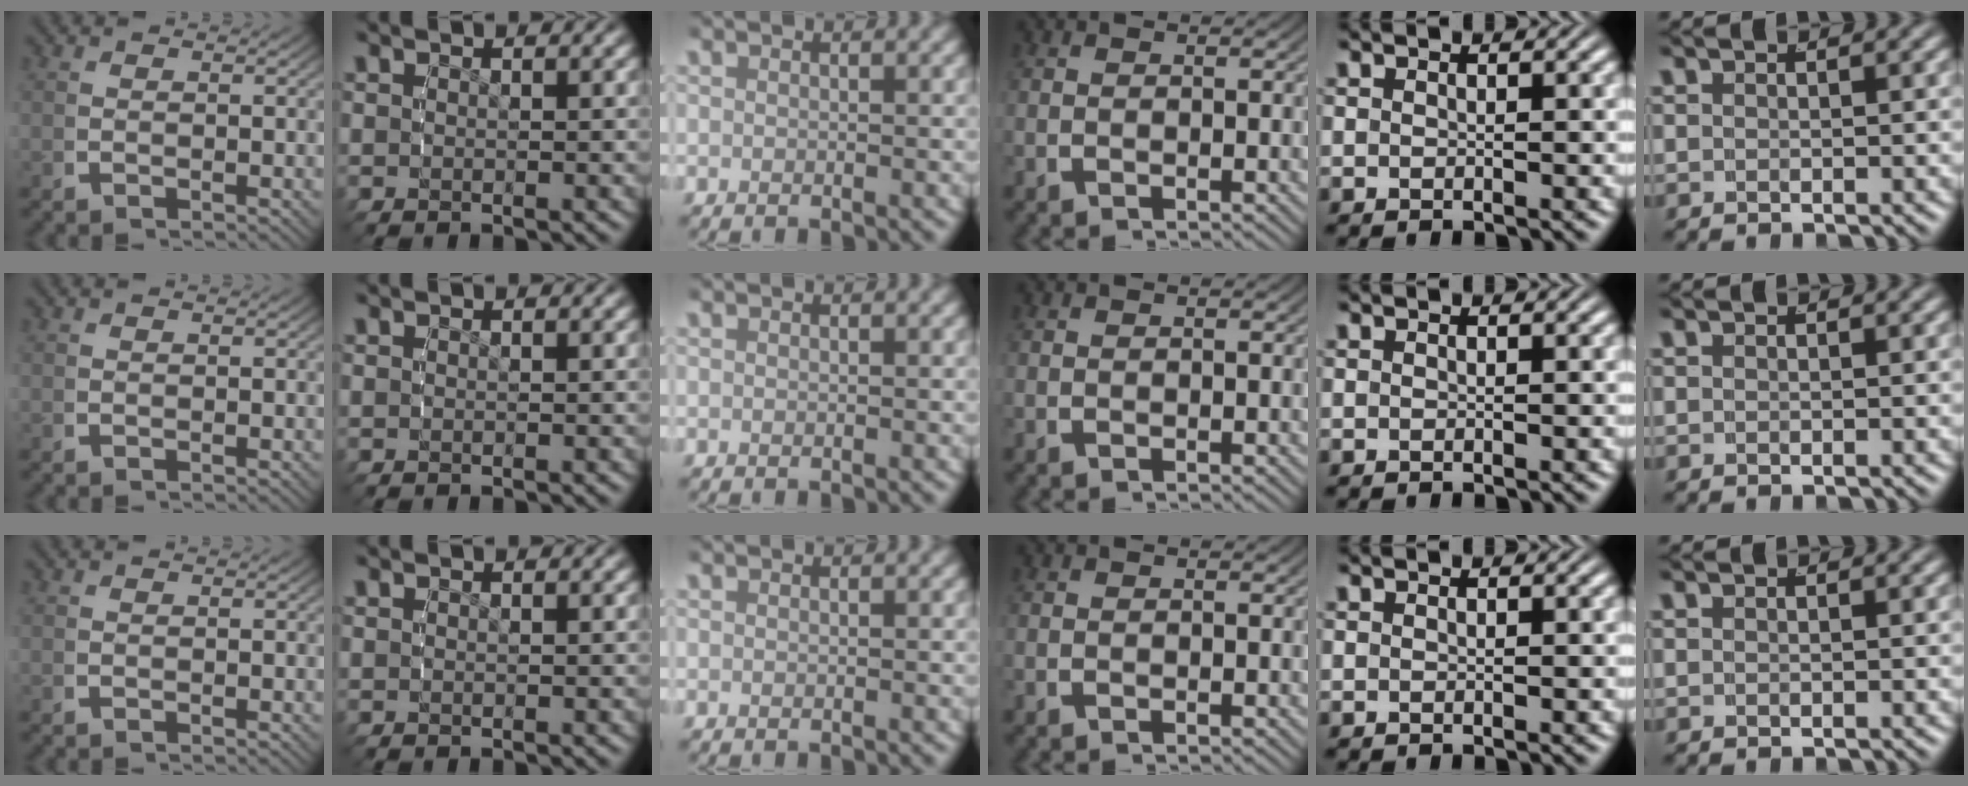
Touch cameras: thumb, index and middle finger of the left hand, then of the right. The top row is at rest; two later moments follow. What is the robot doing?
{"motion": "reach", "object": "plastic wrap"}